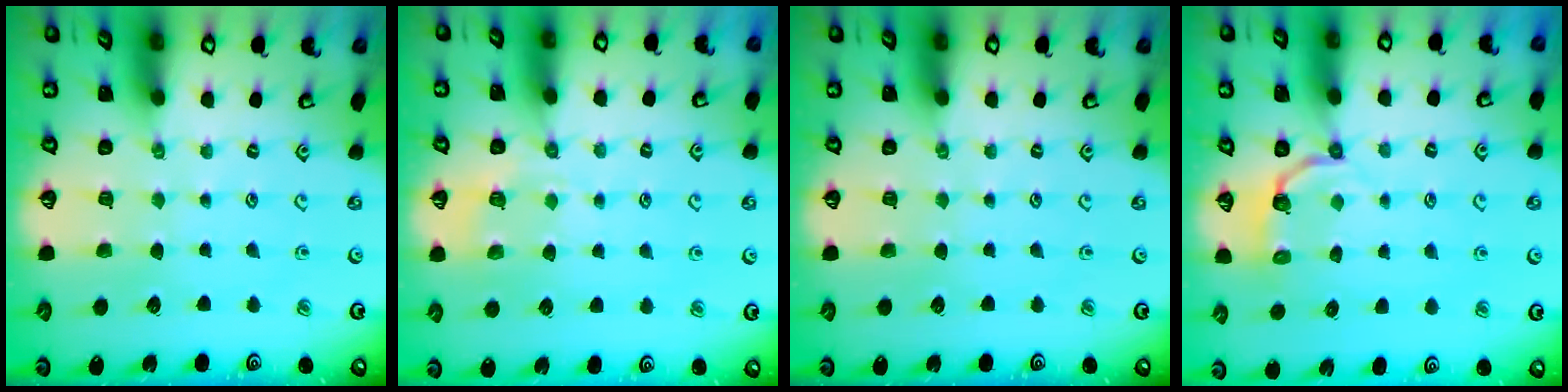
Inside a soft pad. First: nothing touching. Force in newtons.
{"total": 6.0, "press": 5.8, "slide": 1.4}
{"total": 0.0}
{"total": 3.5, "press": 1.7, "slide": 3.1}